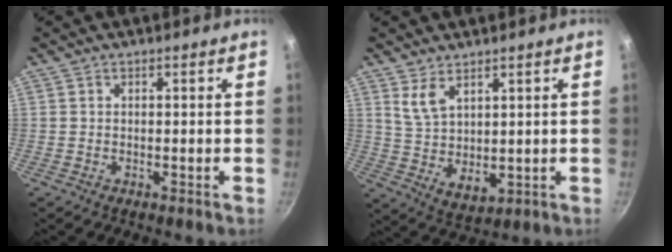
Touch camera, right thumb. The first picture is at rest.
{"total": 7.1, "force": [3.9, 3.4, 4.9], "torque": [-0.079, -0.038, 0.087]}